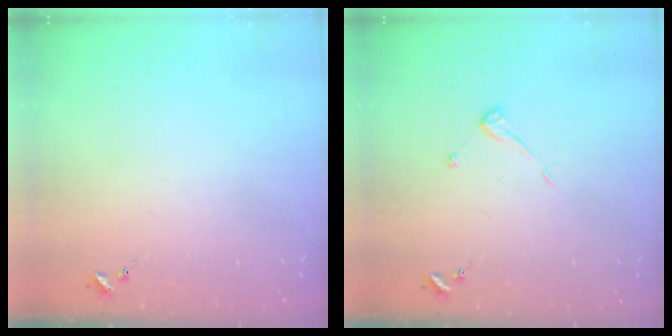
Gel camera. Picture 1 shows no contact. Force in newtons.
{"total": 3.9, "press": 3.9, "slide": 0.4}